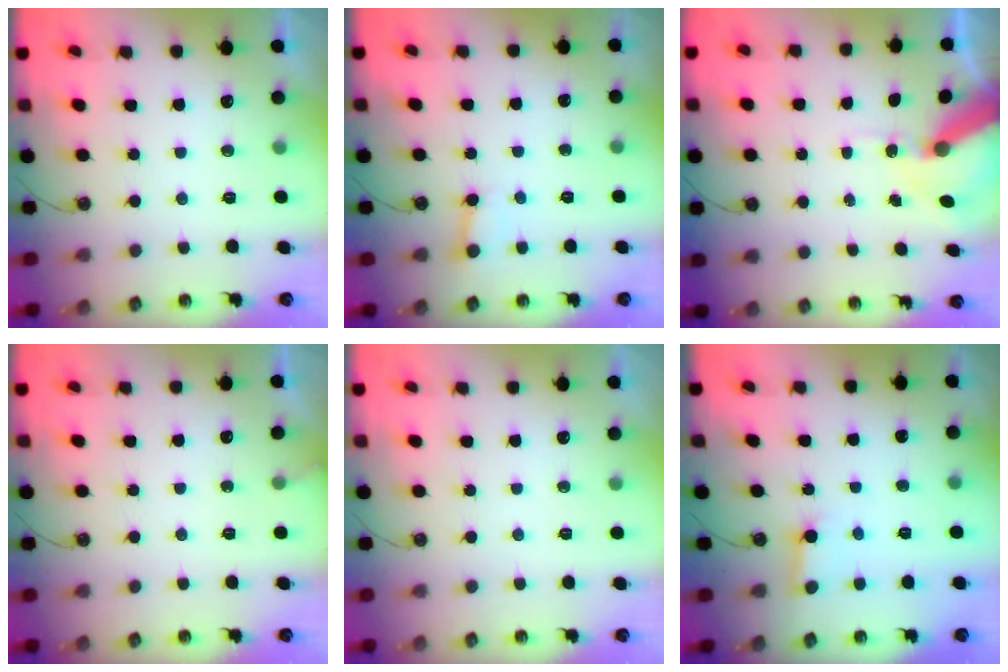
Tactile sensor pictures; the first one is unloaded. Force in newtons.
{"total": 2.7, "press": 2.7, "slide": 0.1}
{"total": 11.0, "press": 10.9, "slide": 1.6}
{"total": 2.8, "press": 2.8, "slide": 0.2}
{"total": 0.0}
{"total": 2.8, "press": 2.8, "slide": 0.3}